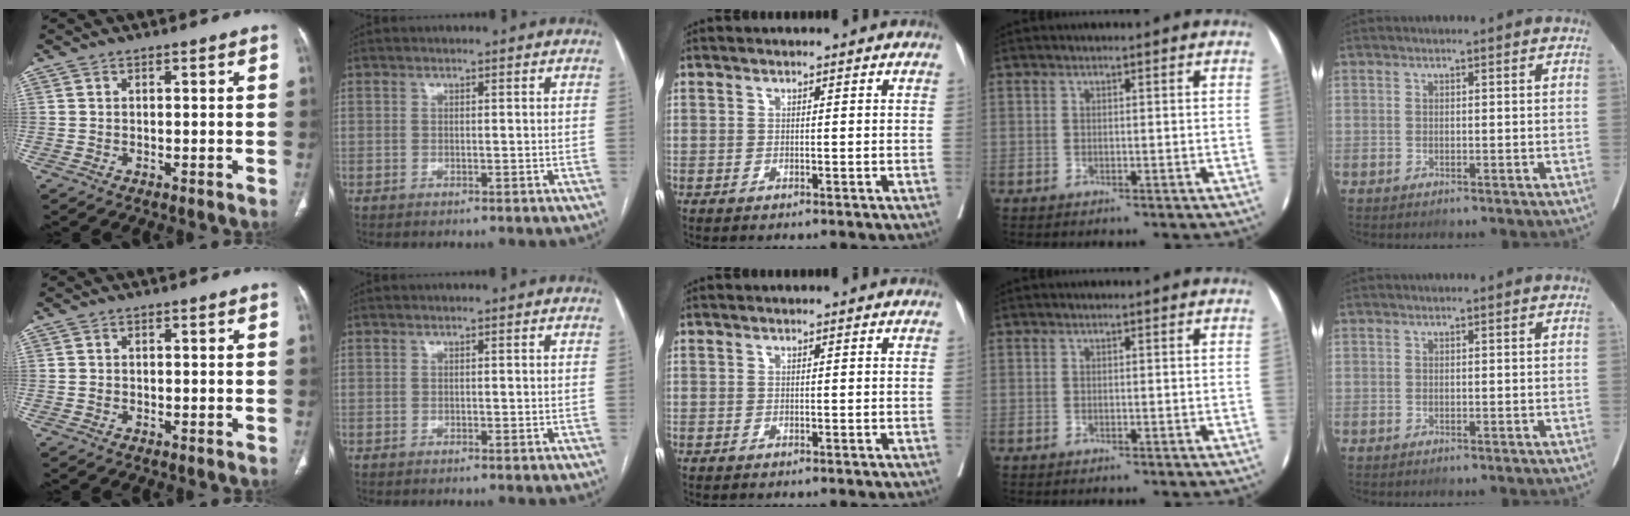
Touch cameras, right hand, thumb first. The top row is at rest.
{"thumb": {"total": 0.5, "force": [-0.2, 0.5, 0.2], "torque": [0.000, 0.003, -0.004]}}